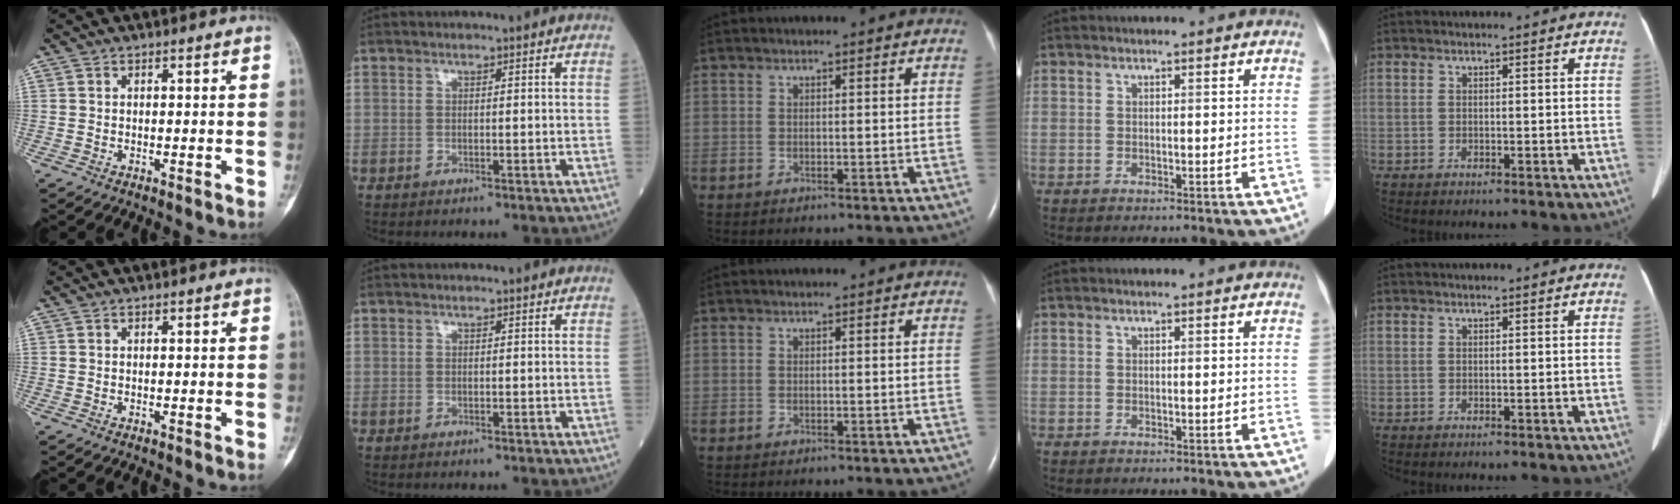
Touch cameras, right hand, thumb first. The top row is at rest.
{}